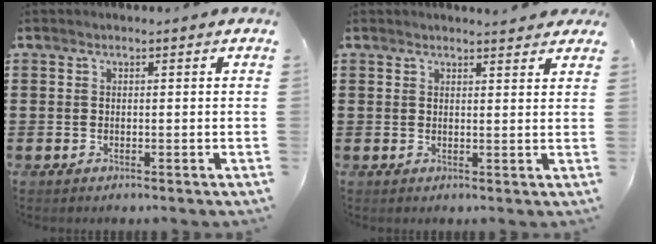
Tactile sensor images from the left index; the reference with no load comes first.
{"total": 2.2, "force": [2.1, 0.2, 0.7], "torque": [-0.018, 0.001, 0.040]}